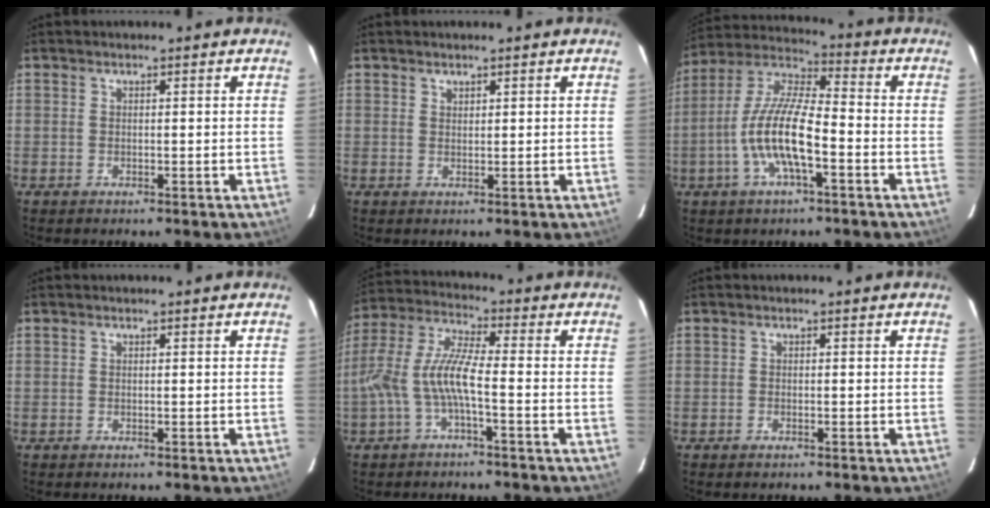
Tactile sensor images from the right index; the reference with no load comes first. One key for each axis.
{"total": 0.8, "fx": 0.7, "fy": 0.3, "fz": 0.1, "tx": -0.002, "ty": 0.001, "tz": 0.014}
{"total": 13.2, "fx": -4.4, "fy": 3.5, "fz": 11.9, "tx": -0.243, "ty": 0.001, "tz": -0.087}
{"total": 0.0}
{"total": 9.3, "fx": -2.9, "fy": 1.7, "fz": 8.6, "tx": -0.198, "ty": 0.008, "tz": -0.054}
{"total": 0.6, "fx": -0.5, "fy": 0.3, "fz": 0.2, "tx": -0.004, "ty": 0.001, "tz": -0.009}